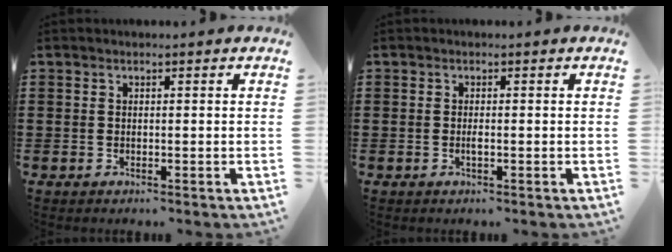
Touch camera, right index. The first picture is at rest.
{"total": 0.9, "force": [-0.3, 0.2, 0.9], "torque": [-0.024, -0.004, -0.007]}